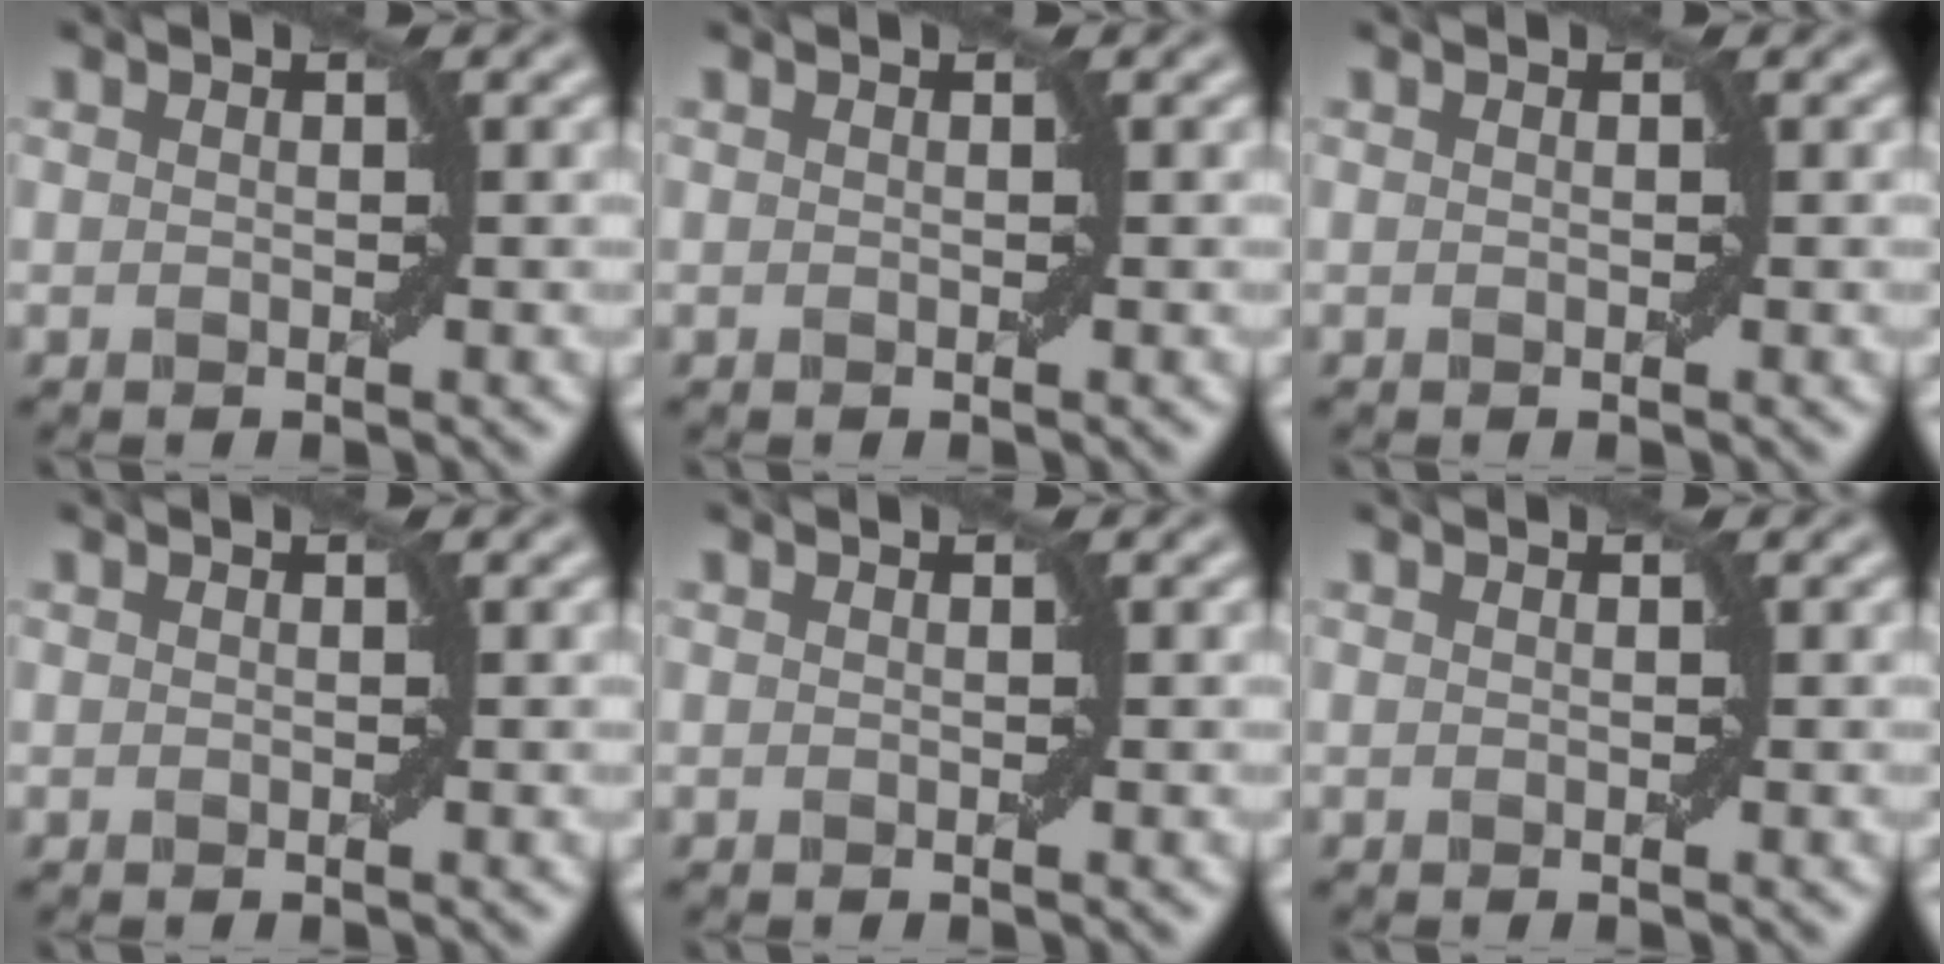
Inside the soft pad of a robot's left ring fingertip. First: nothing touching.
{"total": 0.0}
{"total": 0.0}
{"total": 0.0}
{"total": 0.0}
{"total": 0.0}